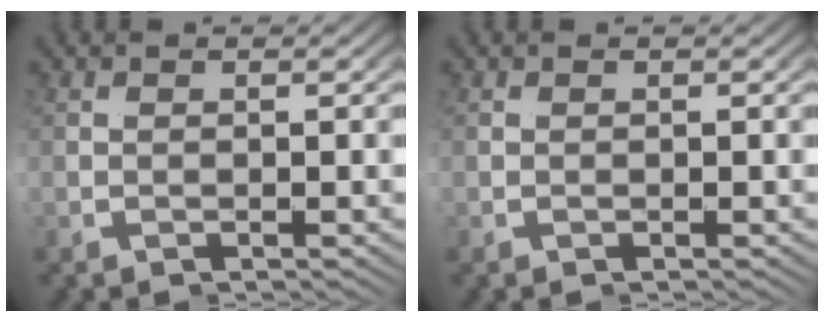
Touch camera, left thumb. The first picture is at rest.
{"total": 0.0}